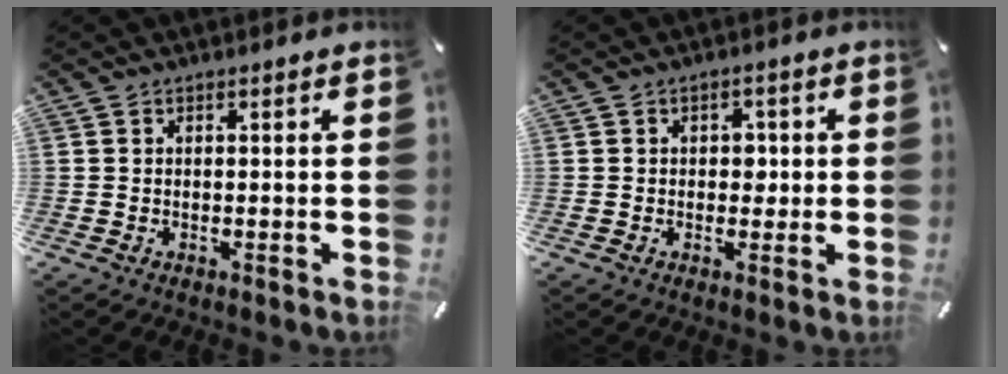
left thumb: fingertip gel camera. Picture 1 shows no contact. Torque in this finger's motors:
{"motor_torque": [0.48, 0.65, 0.08, -0.19, 0.00]}